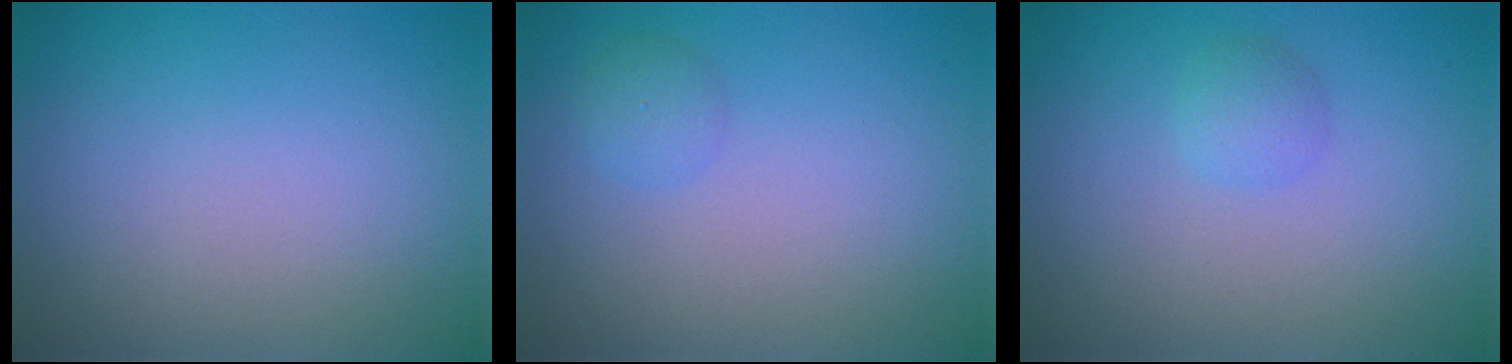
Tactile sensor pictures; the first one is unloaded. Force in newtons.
{"total": 1.4, "press": 1.4, "slide": 0.1}
{"total": 1.3, "press": 1.3, "slide": 0.0}